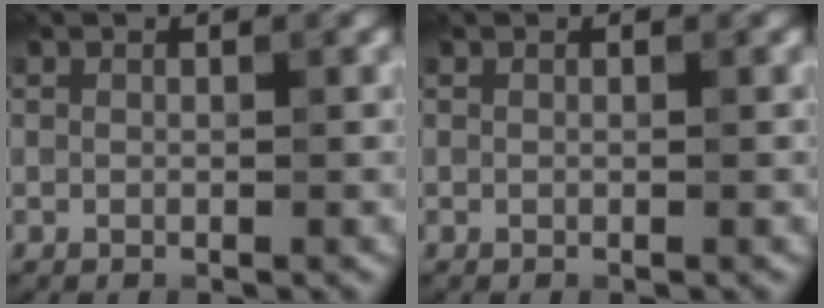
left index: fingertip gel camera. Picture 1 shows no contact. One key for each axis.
{"total": 0.0}